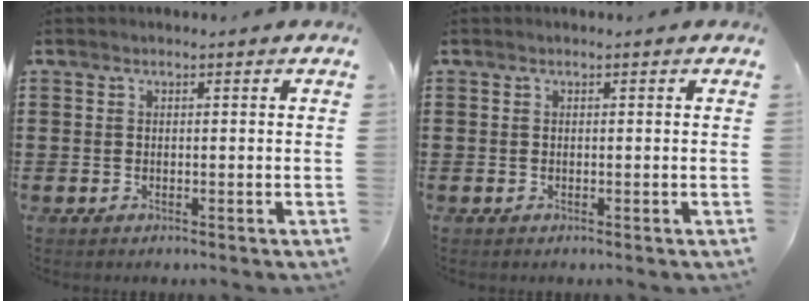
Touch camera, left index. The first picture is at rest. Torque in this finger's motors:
{"motor_torque": [-0.05, -0.04, 0.00, 0.00]}